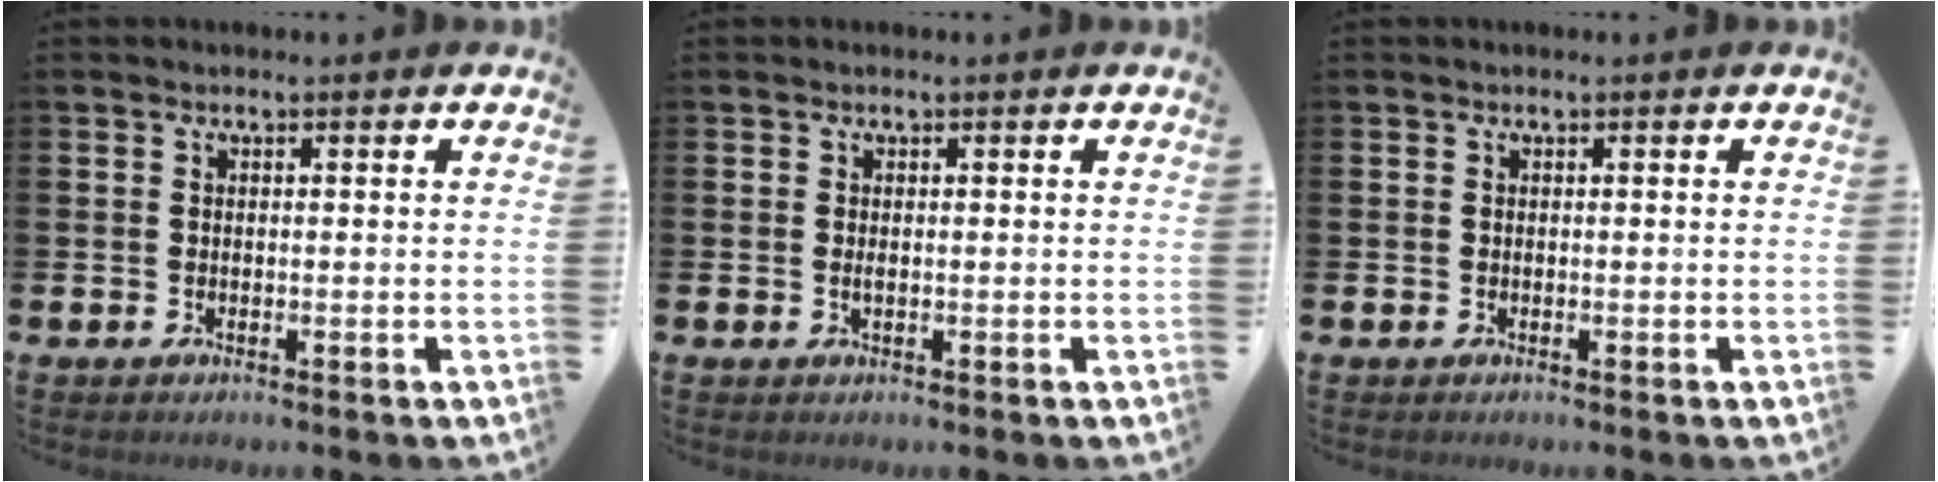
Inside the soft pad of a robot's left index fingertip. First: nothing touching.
{"total": 0.7, "force": [0.1, 0.2, 0.6], "torque": [-0.011, 0.000, 0.001]}
{"total": 0.0}